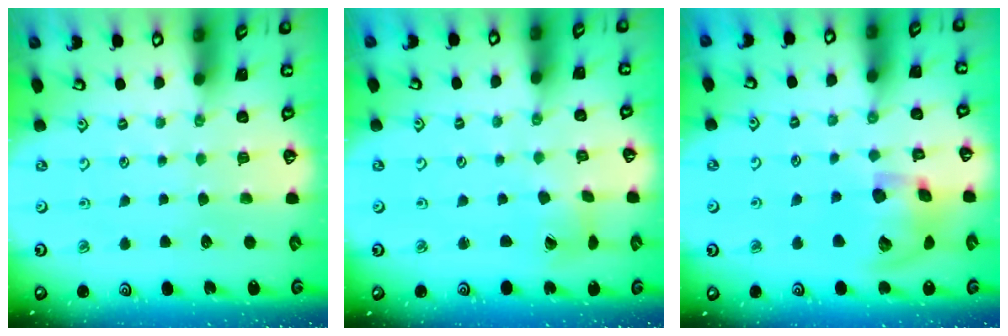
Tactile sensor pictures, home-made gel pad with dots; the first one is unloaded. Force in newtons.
{"total": 2.4, "press": 2.4, "slide": 0.4}
{"total": 15.5, "press": 15.3, "slide": 2.4}